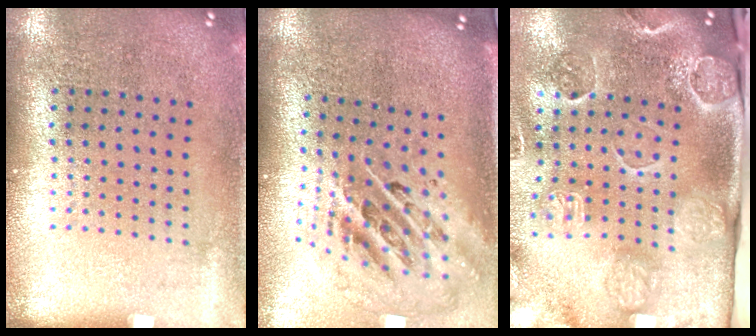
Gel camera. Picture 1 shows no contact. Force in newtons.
{"total": 2.8, "press": 1.9, "slide": 2.1}
{"total": 3.4, "press": 3.1, "slide": 1.4}